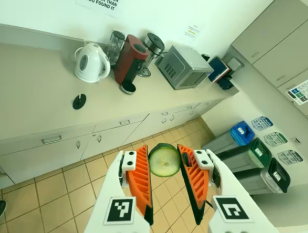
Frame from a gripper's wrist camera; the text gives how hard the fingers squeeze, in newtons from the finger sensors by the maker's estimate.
{"total": 8.9, "left": 8.9, "right": 8.8}